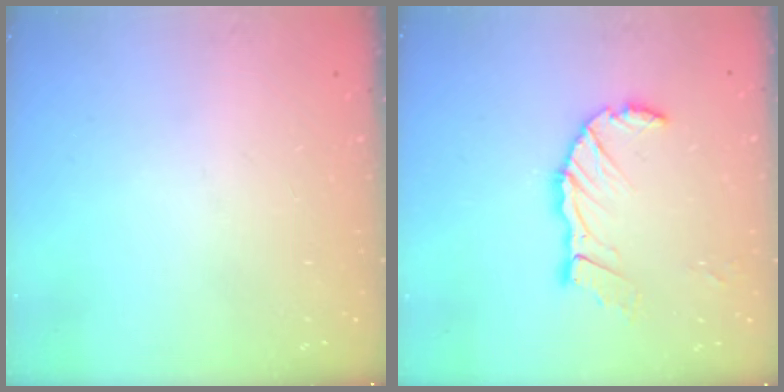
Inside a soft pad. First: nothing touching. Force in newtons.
{"total": 11.4, "press": 11.3, "slide": 1.3}